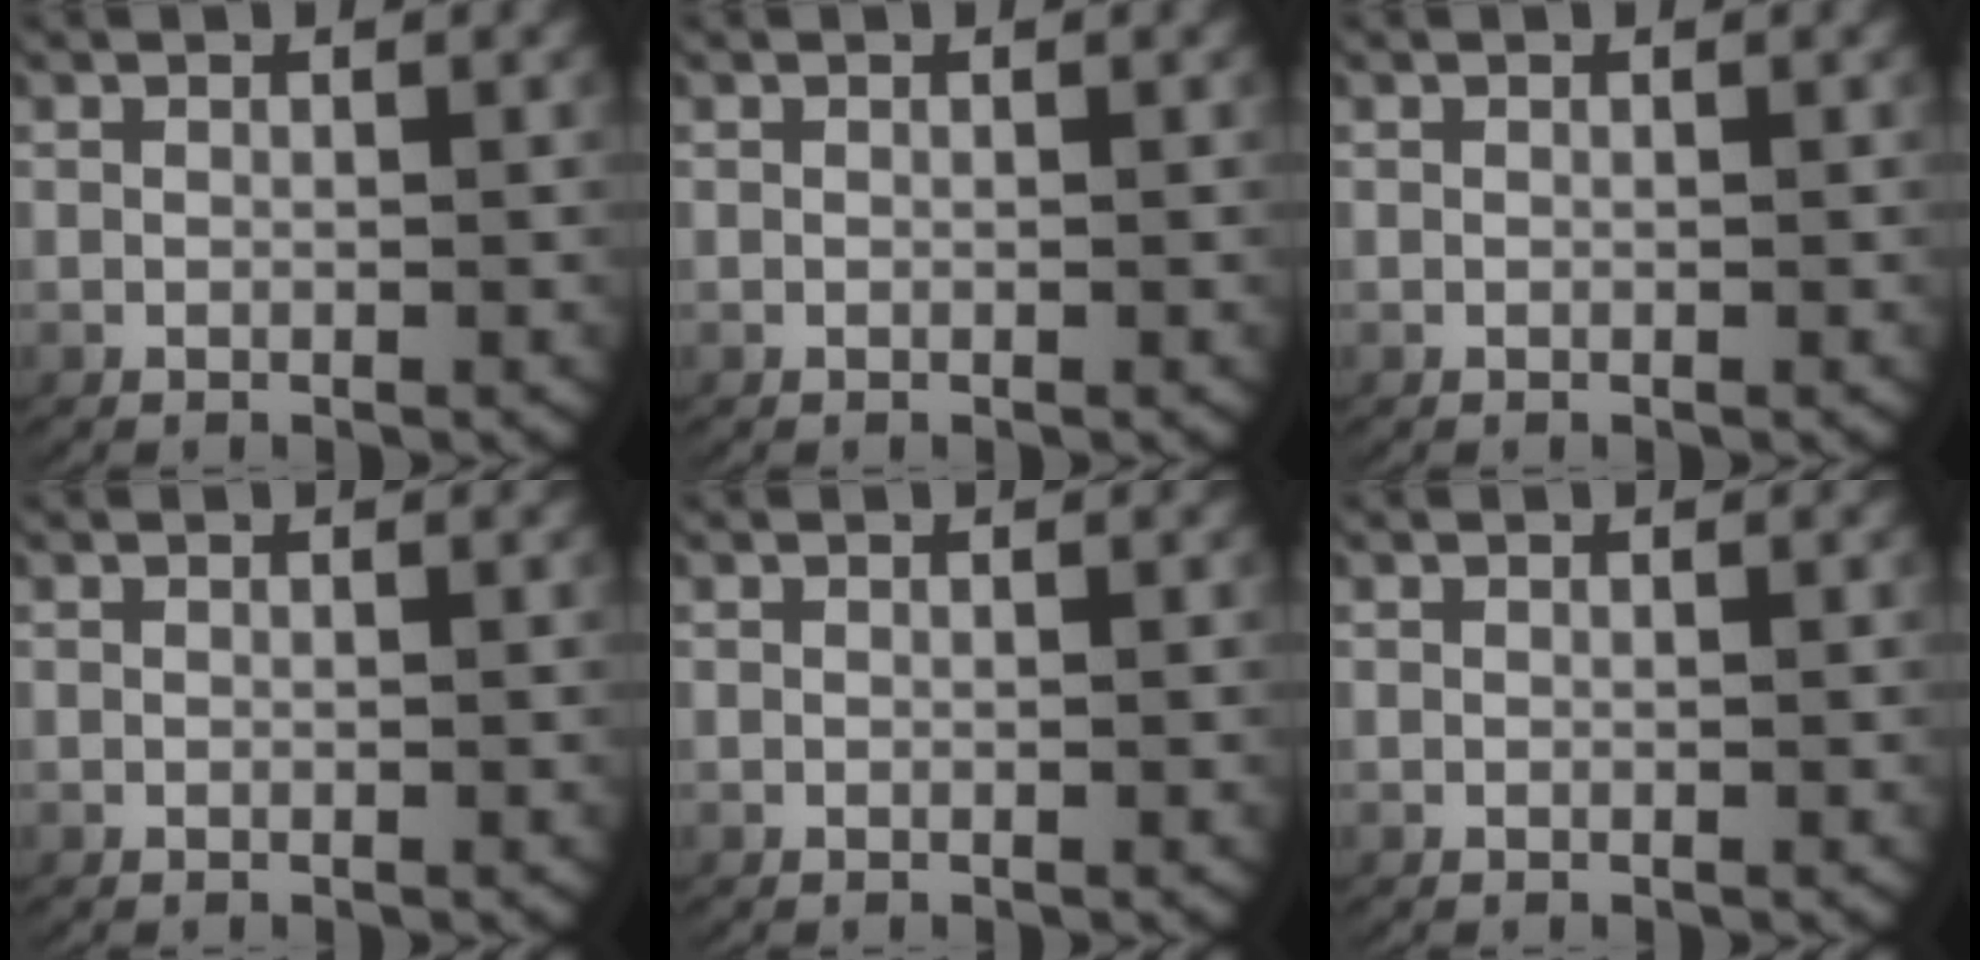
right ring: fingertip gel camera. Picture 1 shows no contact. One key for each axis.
{"total": 0.0}
{"total": 0.0}
{"total": 0.0}
{"total": 0.0}
{"total": 0.0}